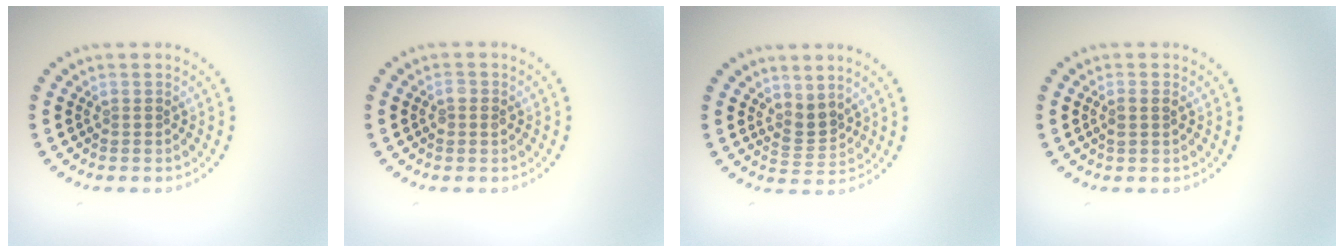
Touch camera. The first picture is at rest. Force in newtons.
{"total": 1.1, "press": 1.1, "slide": 0.1}
{"total": 2.3, "press": 1.7, "slide": 1.6}
{"total": 1.1, "press": 1.0, "slide": 0.4}